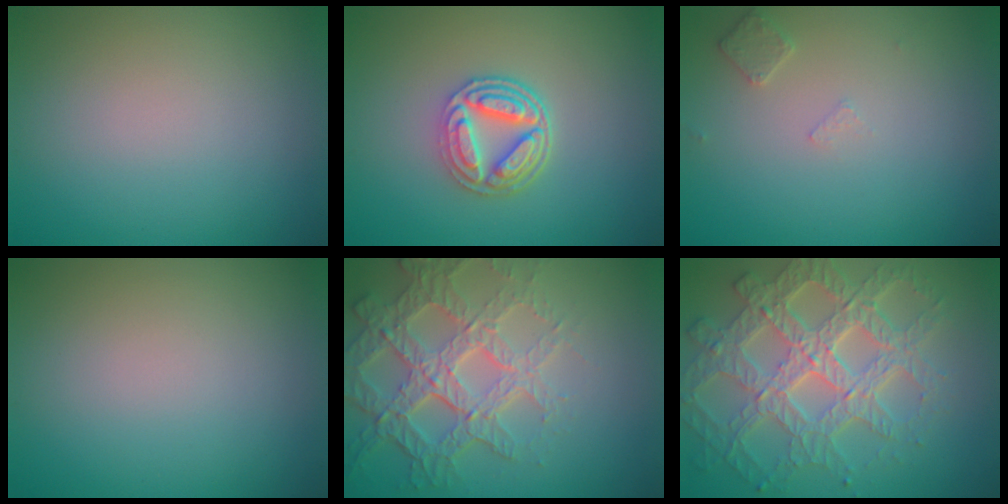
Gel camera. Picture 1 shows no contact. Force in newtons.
{"total": 4.8, "press": 3.8, "slide": 2.9}
{"total": 1.2, "press": 1.1, "slide": 0.3}
{"total": 0.0}
{"total": 7.1, "press": 5.1, "slide": 5.0}
{"total": 7.5, "press": 6.2, "slide": 4.3}